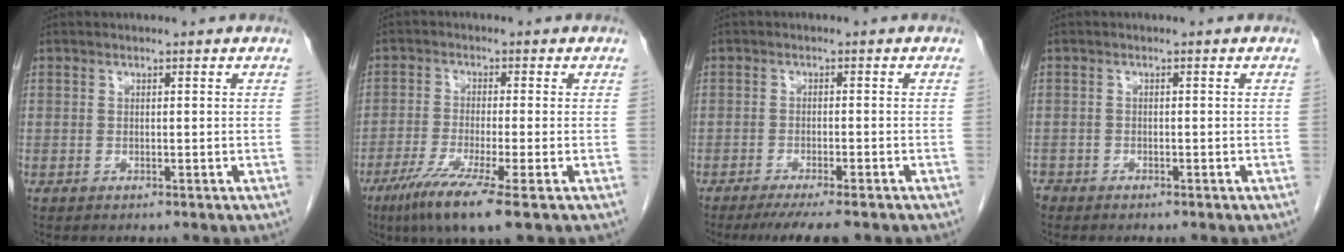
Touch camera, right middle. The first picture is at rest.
{"total": 8.6, "force": [-5.1, -0.3, 7.0], "torque": [-0.128, -0.027, -0.089]}
{"total": 7.1, "force": [-5.6, 1.0, 4.2], "torque": [-0.054, -0.012, -0.084]}
{"total": 1.8, "force": [-1.5, 1.0, 0.1], "torque": [-0.010, -0.001, -0.029]}